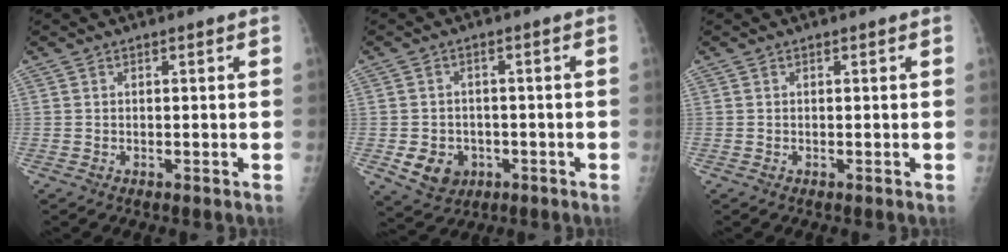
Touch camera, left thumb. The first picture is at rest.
{"total": 6.6, "force": [-2.0, 5.6, 2.9], "torque": [-0.030, 0.010, -0.021]}
{"total": 0.0}